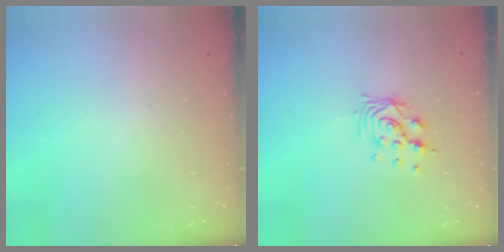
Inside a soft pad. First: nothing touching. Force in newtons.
{"total": 8.9, "press": 8.9, "slide": 0.7}